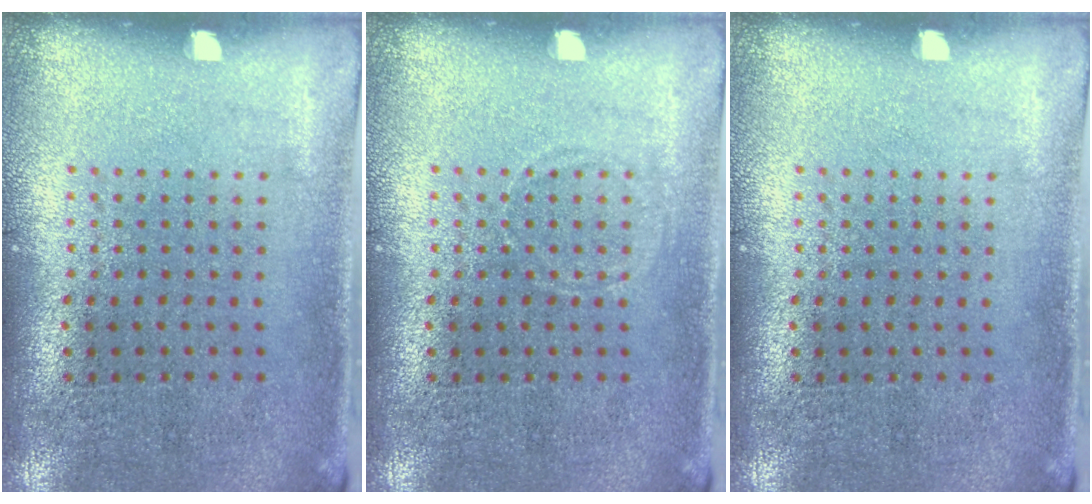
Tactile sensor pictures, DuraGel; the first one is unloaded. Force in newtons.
{"total": 0.6, "press": 0.6, "slide": 0.0}
{"total": 0.0}